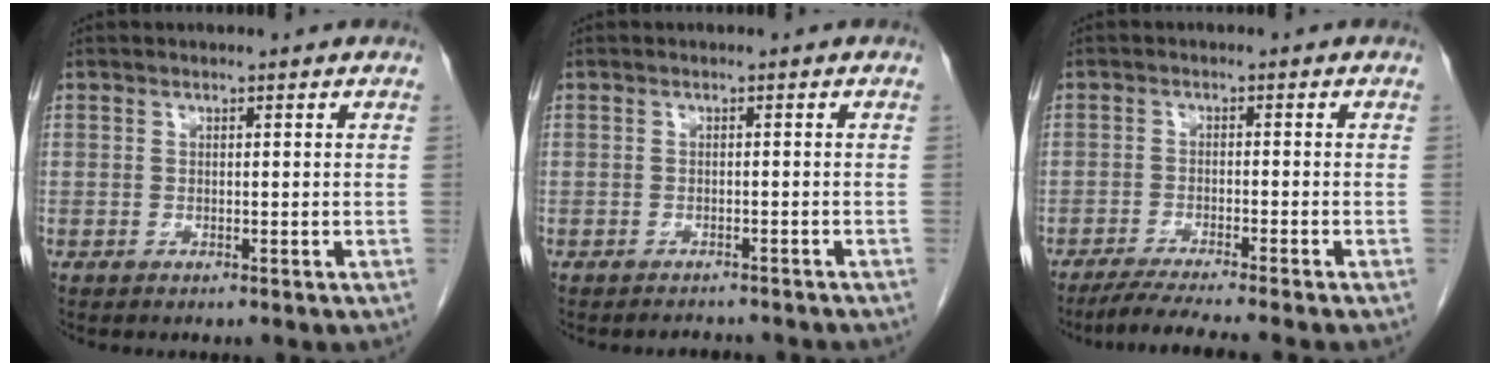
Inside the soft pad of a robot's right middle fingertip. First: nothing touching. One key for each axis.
{"total": 3.5, "fx": -3.3, "fy": 0.7, "fz": 1.0, "tx": -0.013, "ty": -0.005, "tz": -0.040}
{"total": 7.5, "fx": -6.4, "fy": -1.3, "fz": 3.6, "tx": -0.050, "ty": -0.025, "tz": -0.104}